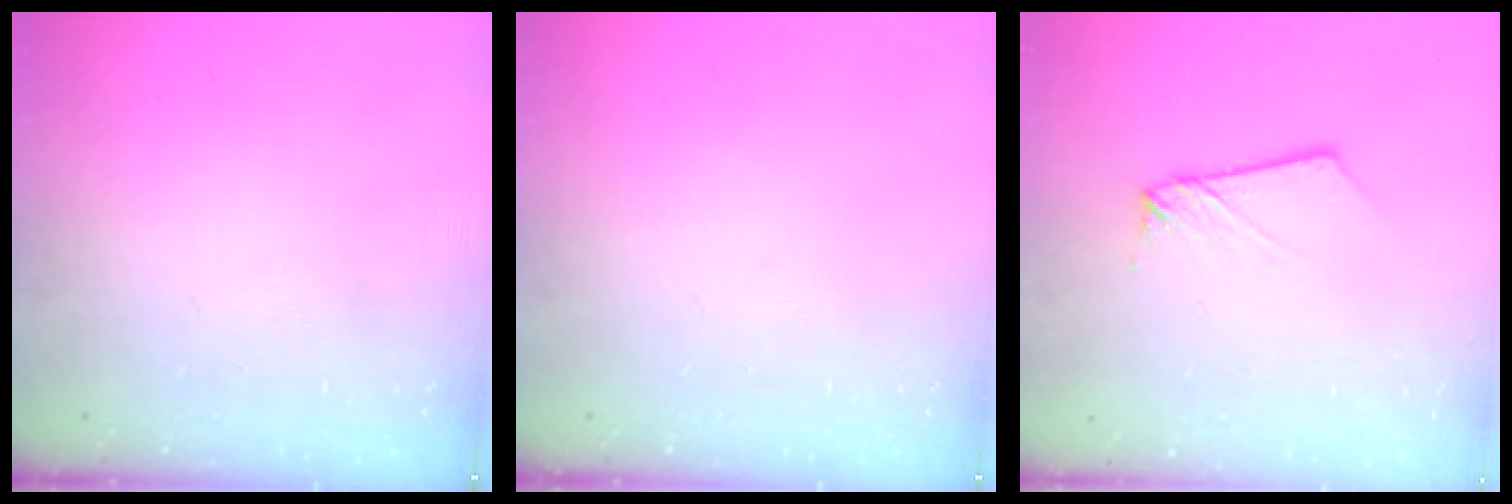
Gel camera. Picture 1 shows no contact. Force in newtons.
{"total": 0.0}
{"total": 2.6, "press": 2.6, "slide": 0.2}